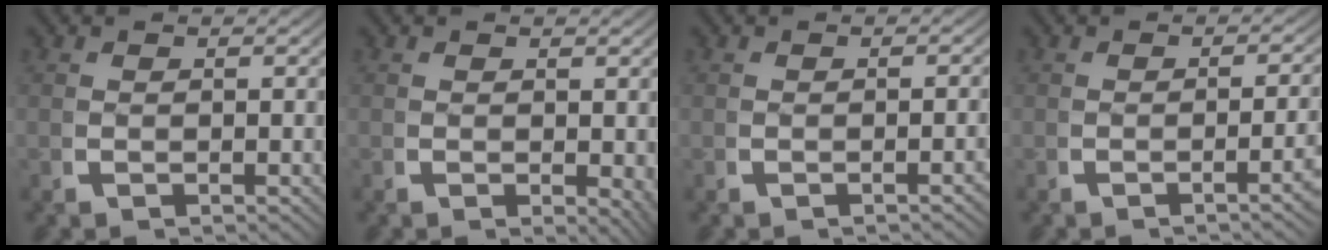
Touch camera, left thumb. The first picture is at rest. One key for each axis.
{"total": 1.8, "fx": 0.2, "fy": 0.9, "fz": 1.5, "tx": -0.017, "ty": -0.009, "tz": 0.007}
{"total": 1.1, "fx": -0.6, "fy": -0.1, "fz": 0.9, "tx": -0.013, "ty": 0.006, "tz": -0.010}
{"total": 2.5, "fx": -1.0, "fy": 0.1, "fz": 2.4, "tx": -0.037, "ty": 0.007, "tz": -0.018}